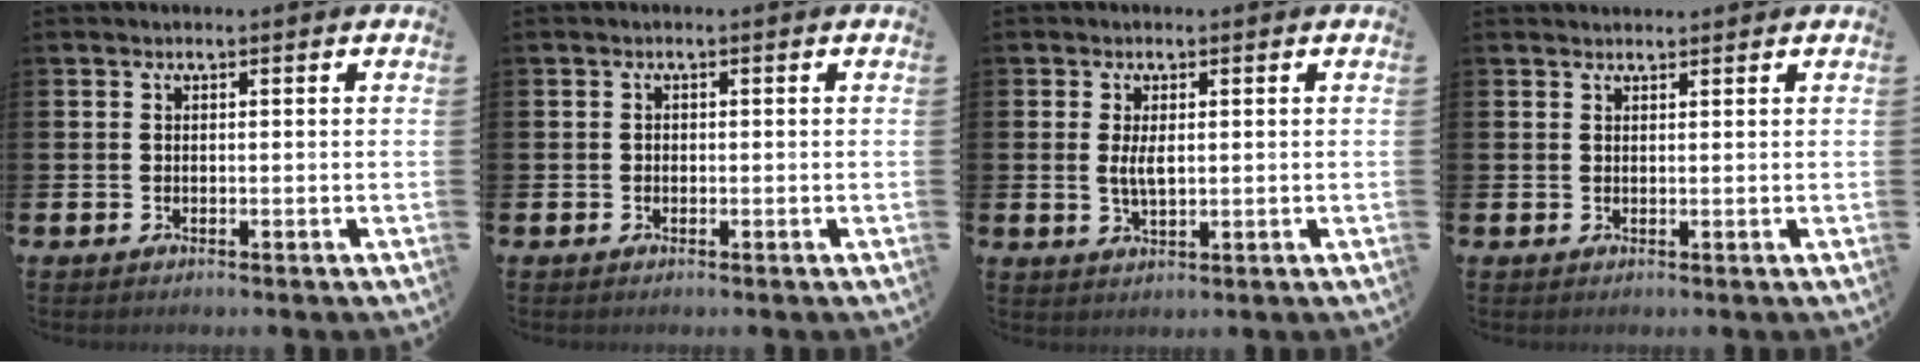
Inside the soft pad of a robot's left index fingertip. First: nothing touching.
{"total": 0.6, "force": [-0.2, 0.5, 0.2], "torque": [-0.013, 0.007, -0.003]}
{"total": 2.8, "force": [0.5, 1.1, 2.6], "torque": [-0.052, 0.004, 0.008]}
{"total": 1.2, "force": [1.1, 0.1, 0.0], "torque": [0.007, -0.003, 0.020]}